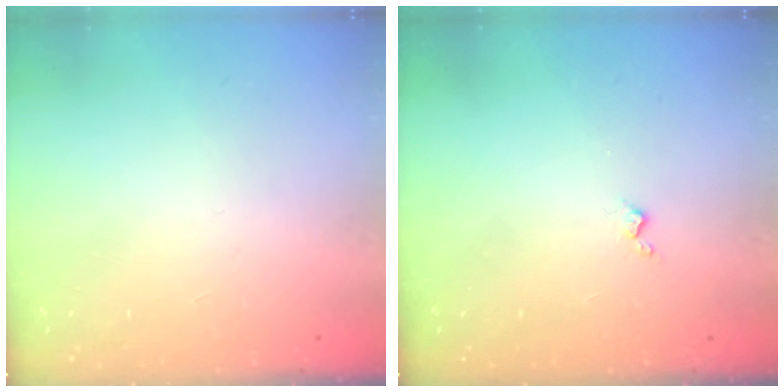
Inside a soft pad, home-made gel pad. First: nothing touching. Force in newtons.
{"total": 2.2, "press": 2.1, "slide": 0.5}